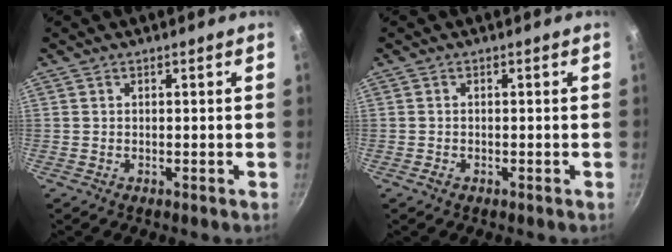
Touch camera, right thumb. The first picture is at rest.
{"total": 0.8, "force": [-0.5, 0.5, 0.4], "torque": [-0.010, 0.001, -0.012]}